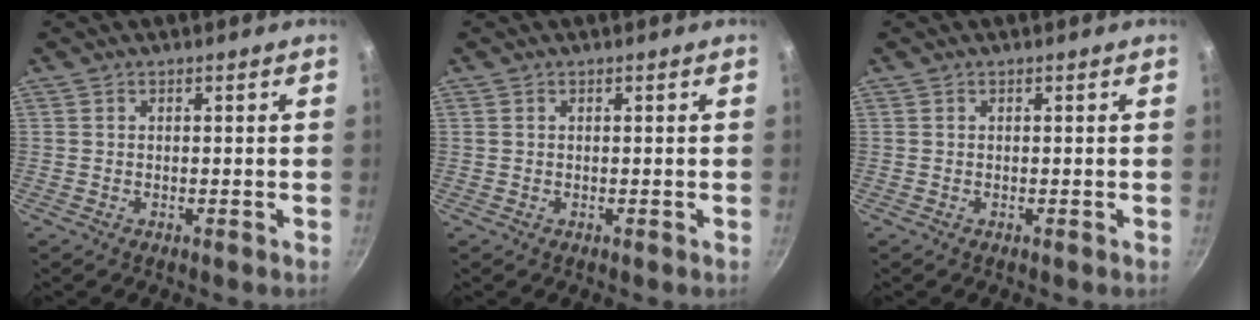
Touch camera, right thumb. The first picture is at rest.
{"total": 0.0}
{"total": 0.0}